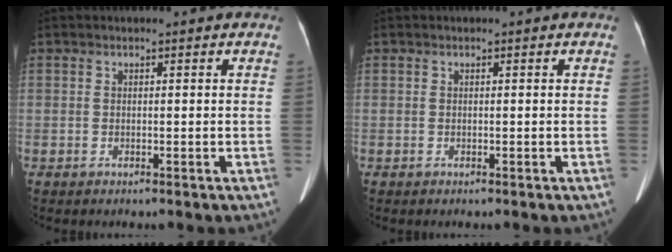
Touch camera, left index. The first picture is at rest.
{"total": 0.0}